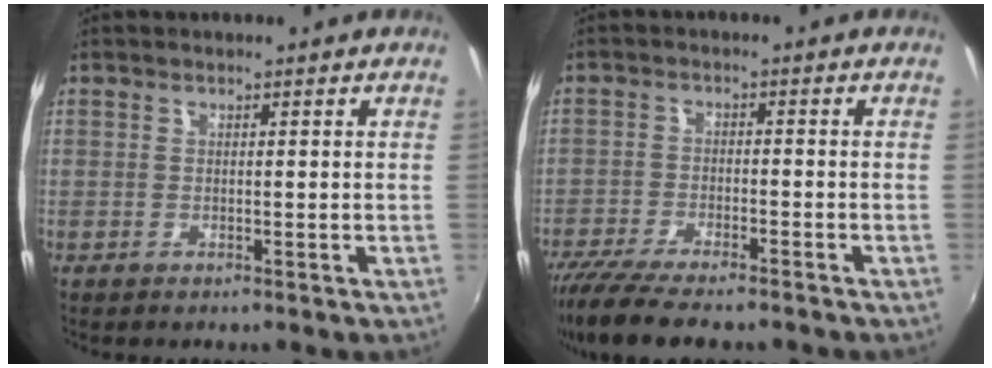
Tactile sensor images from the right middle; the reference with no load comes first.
{"total": 11.9, "force": [-10.0, 2.4, 6.0], "torque": [-0.137, -0.041, -0.170]}